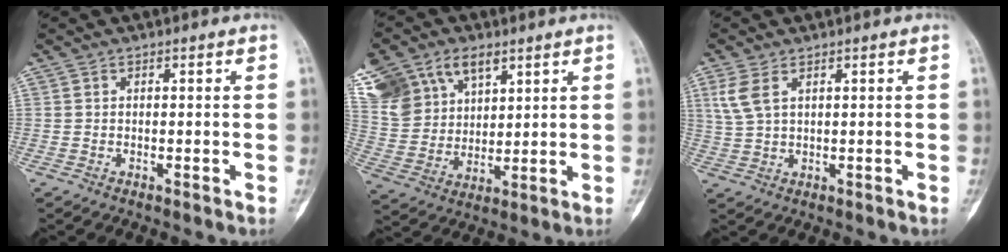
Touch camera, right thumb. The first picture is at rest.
{"total": 21.7, "force": [11.6, 14.7, 10.9], "torque": [-0.251, 0.021, 0.236]}
{"total": 4.5, "force": [2.0, 2.2, 3.4], "torque": [-0.086, 0.003, 0.051]}